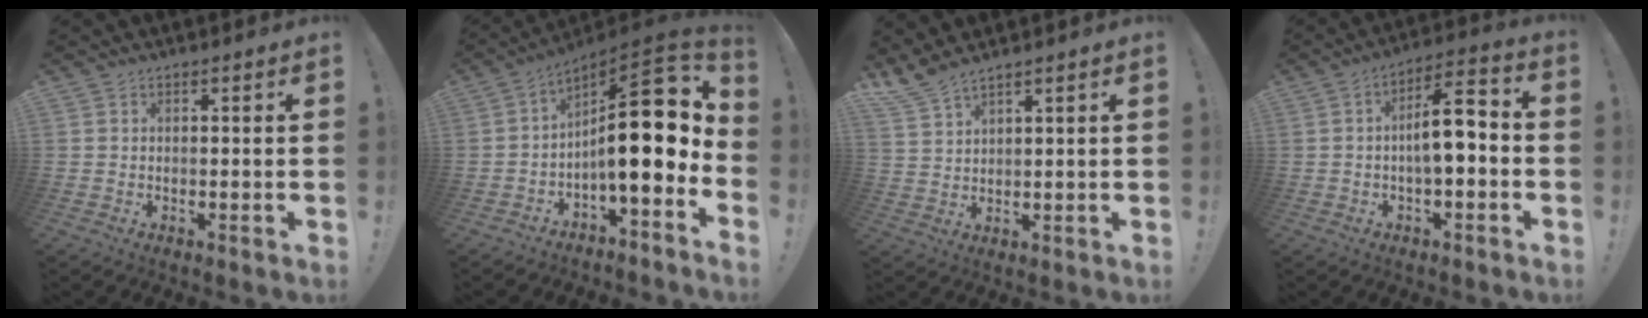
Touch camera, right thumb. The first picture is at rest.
{"total": 19.3, "force": [1.5, 6.0, 18.2], "torque": [-0.268, -0.014, 0.023]}
{"total": 5.2, "force": [4.6, 0.5, 2.3], "torque": [-0.058, -0.025, 0.089]}
{"total": 10.7, "force": [-1.3, 3.6, 10.0], "torque": [-0.143, 0.007, -0.024]}